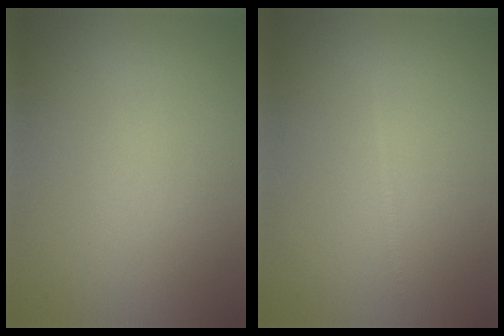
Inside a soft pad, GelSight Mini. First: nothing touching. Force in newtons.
{"total": 0.6, "press": 0.6, "slide": 0.0}